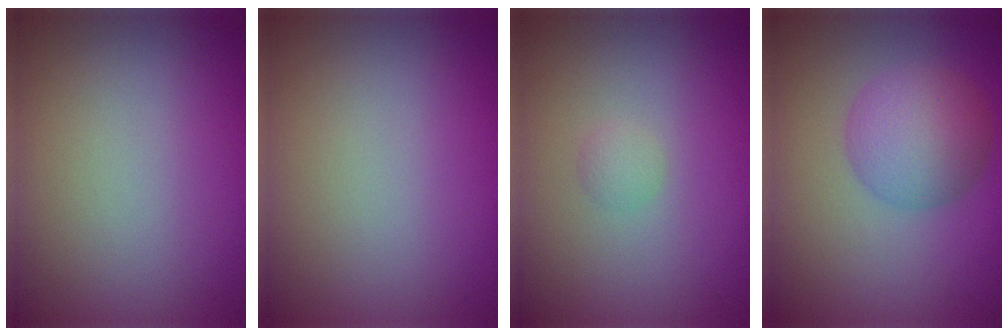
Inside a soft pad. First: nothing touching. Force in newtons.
{"total": 0.0}
{"total": 0.9, "press": 0.9, "slide": 0.0}
{"total": 4.9, "press": 4.9, "slide": 0.1}